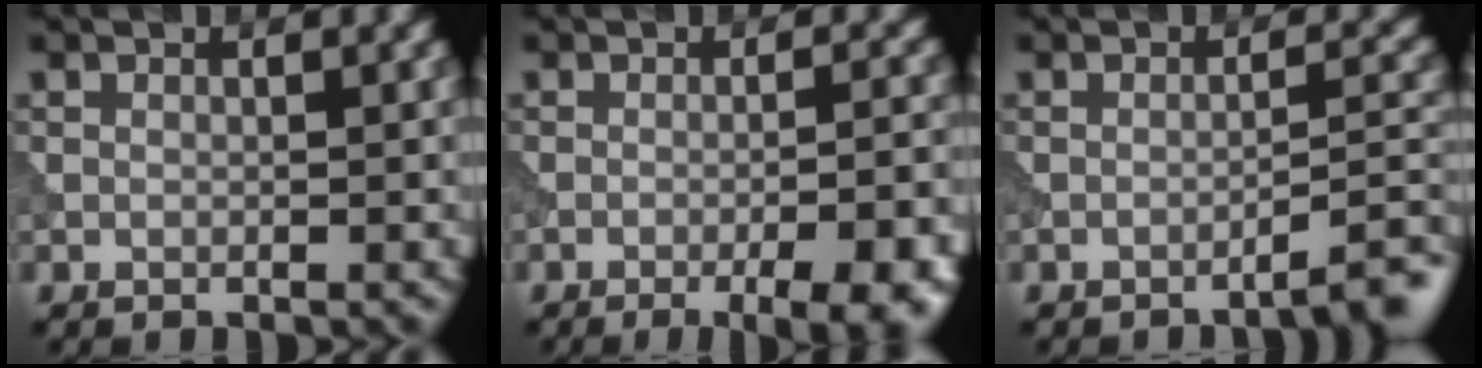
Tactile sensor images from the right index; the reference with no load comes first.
{"total": 8.5, "force": [-4.6, 2.7, 6.6], "torque": [-0.062, 0.002, -0.045]}
{"total": 3.6, "force": [-2.6, 0.5, 2.4], "torque": [-0.021, 0.016, -0.048]}